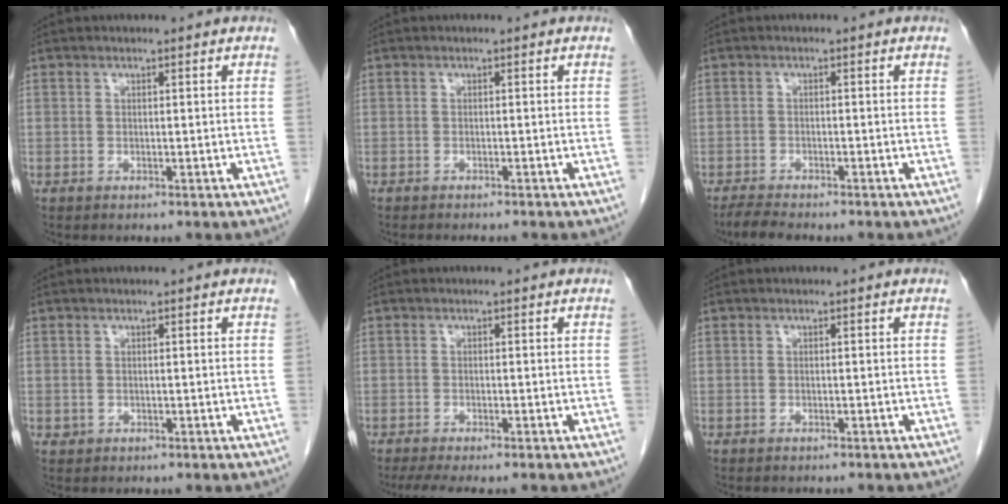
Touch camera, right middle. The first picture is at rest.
{"total": 3.0, "force": [-2.7, 0.6, 1.2], "torque": [-0.014, -0.005, -0.031]}
{"total": 3.5, "force": [-3.1, 0.6, 1.6], "torque": [-0.033, -0.010, -0.051]}
{"total": 0.5, "force": [0.0, 0.5, 0.1], "torque": [-0.001, 0.002, 0.000]}
{"total": 5.9, "force": [-4.8, 0.8, 3.3], "torque": [-0.045, -0.013, -0.075]}
{"total": 1.8, "force": [-1.7, 0.4, 0.5], "torque": [-0.012, -0.003, -0.021]}